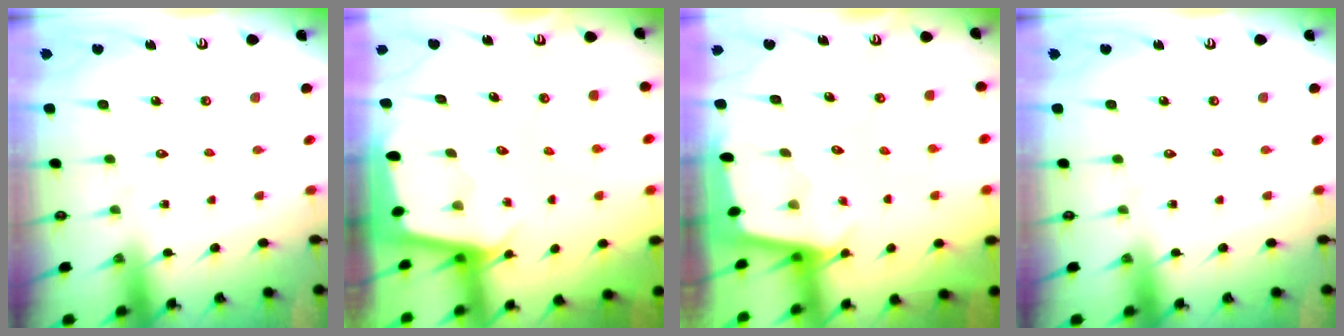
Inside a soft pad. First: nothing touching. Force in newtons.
{"total": 2.0, "press": 1.9, "slide": 0.2}
{"total": 1.8, "press": 1.8, "slide": 0.1}
{"total": 0.0}